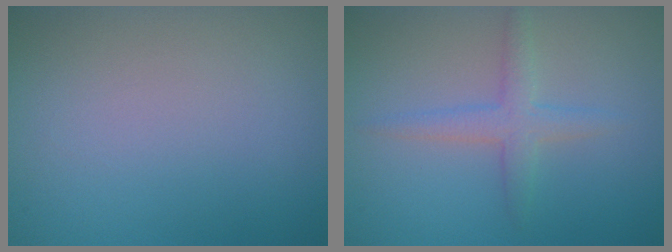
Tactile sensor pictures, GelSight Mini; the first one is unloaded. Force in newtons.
{"total": 2.4, "press": 2.4, "slide": 0.0}